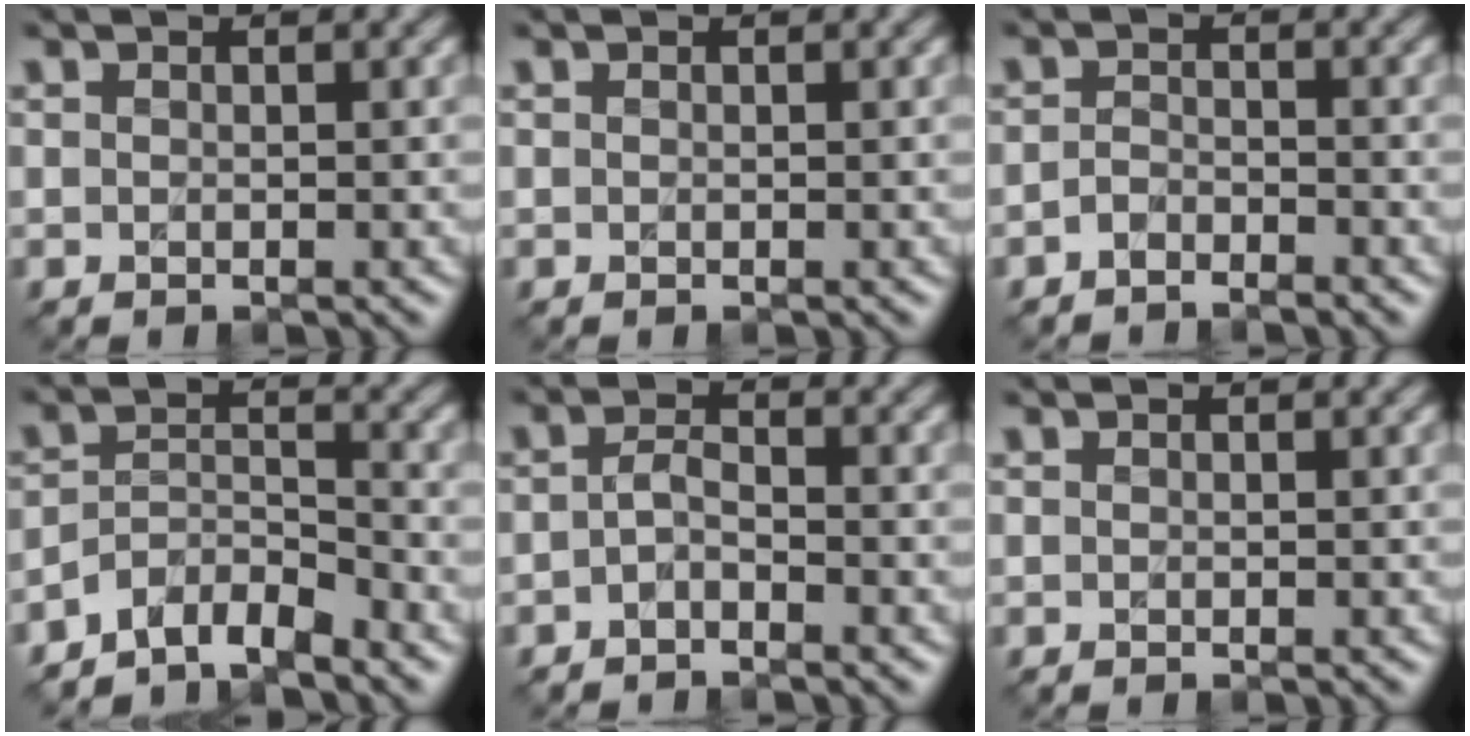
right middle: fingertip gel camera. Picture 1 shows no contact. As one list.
[{"total": 0.0}, {"total": 1.5, "force": [-1.3, 0.5, 0.4], "torque": [-0.009, 0.004, -0.031]}, {"total": 4.0, "force": [-3.6, 1.2, 1.4], "torque": [-0.022, 0.002, -0.071]}, {"total": 1.4, "force": [-0.8, 0.6, 1.1], "torque": [-0.025, 0.003, -0.021]}, {"total": 0.0}]